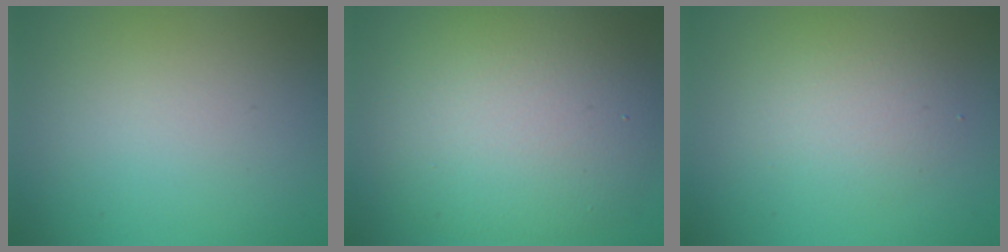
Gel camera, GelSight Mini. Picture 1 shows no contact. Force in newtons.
{"total": 9.7, "press": 9.7, "slide": 0.4}
{"total": 2.7, "press": 2.7, "slide": 0.2}